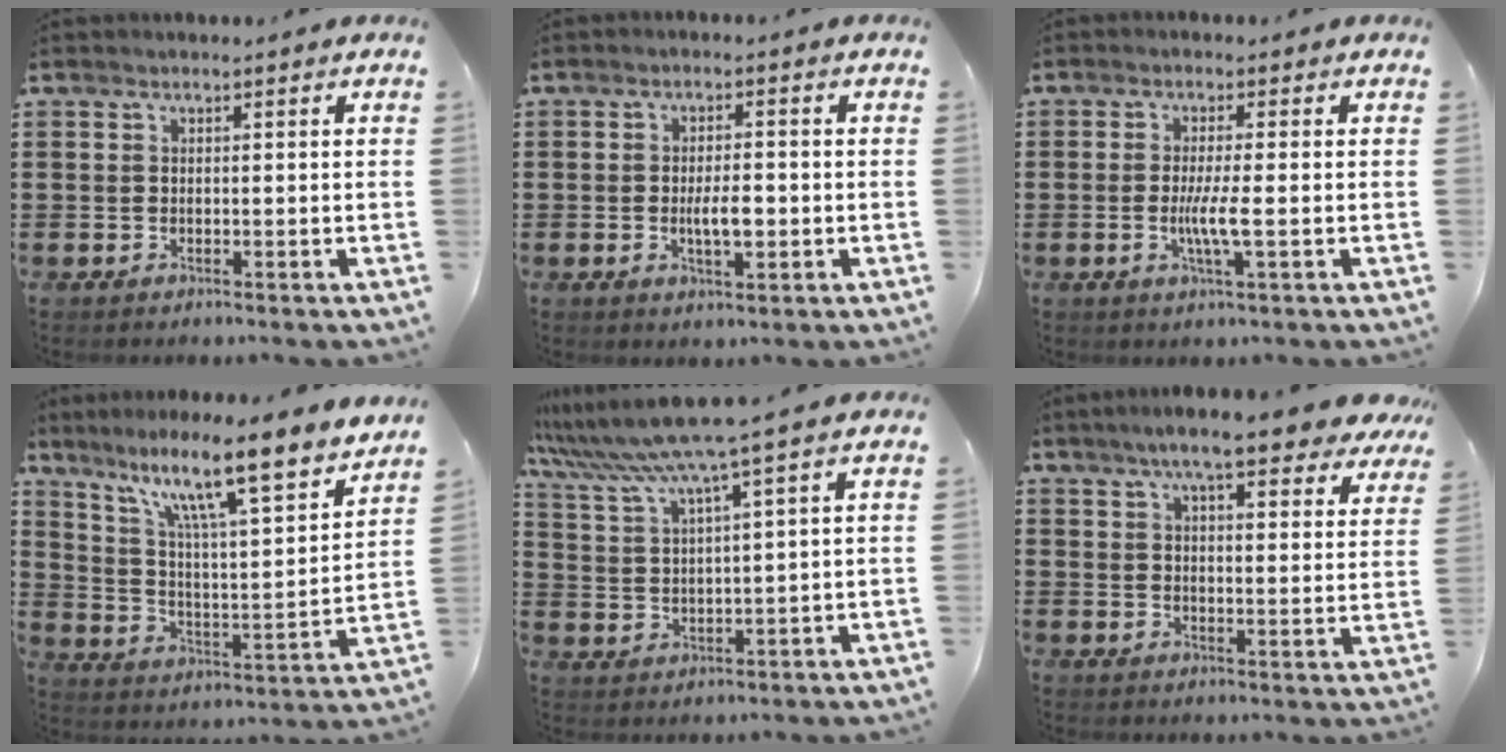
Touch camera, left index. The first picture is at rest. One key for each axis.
{"total": 4.2, "fx": -0.6, "fy": 1.5, "fz": 3.9, "tx": -0.061, "ty": 0.000, "tz": -0.014}
{"total": 4.6, "fx": -0.8, "fy": 0.1, "fz": 4.5, "tx": -0.086, "ty": -0.009, "tz": -0.020}
{"total": 11.7, "fx": 8.9, "fy": 0.6, "fz": 7.6, "tx": -0.162, "ty": -0.062, "tz": 0.138}
{"total": 7.1, "fx": 5.6, "fy": -0.9, "fz": 4.2, "tx": -0.103, "ty": -0.033, "tz": 0.093}
{"total": 8.5, "fx": 7.0, "fy": 0.8, "fz": 4.7, "tx": -0.096, "ty": -0.019, "tz": 0.120}